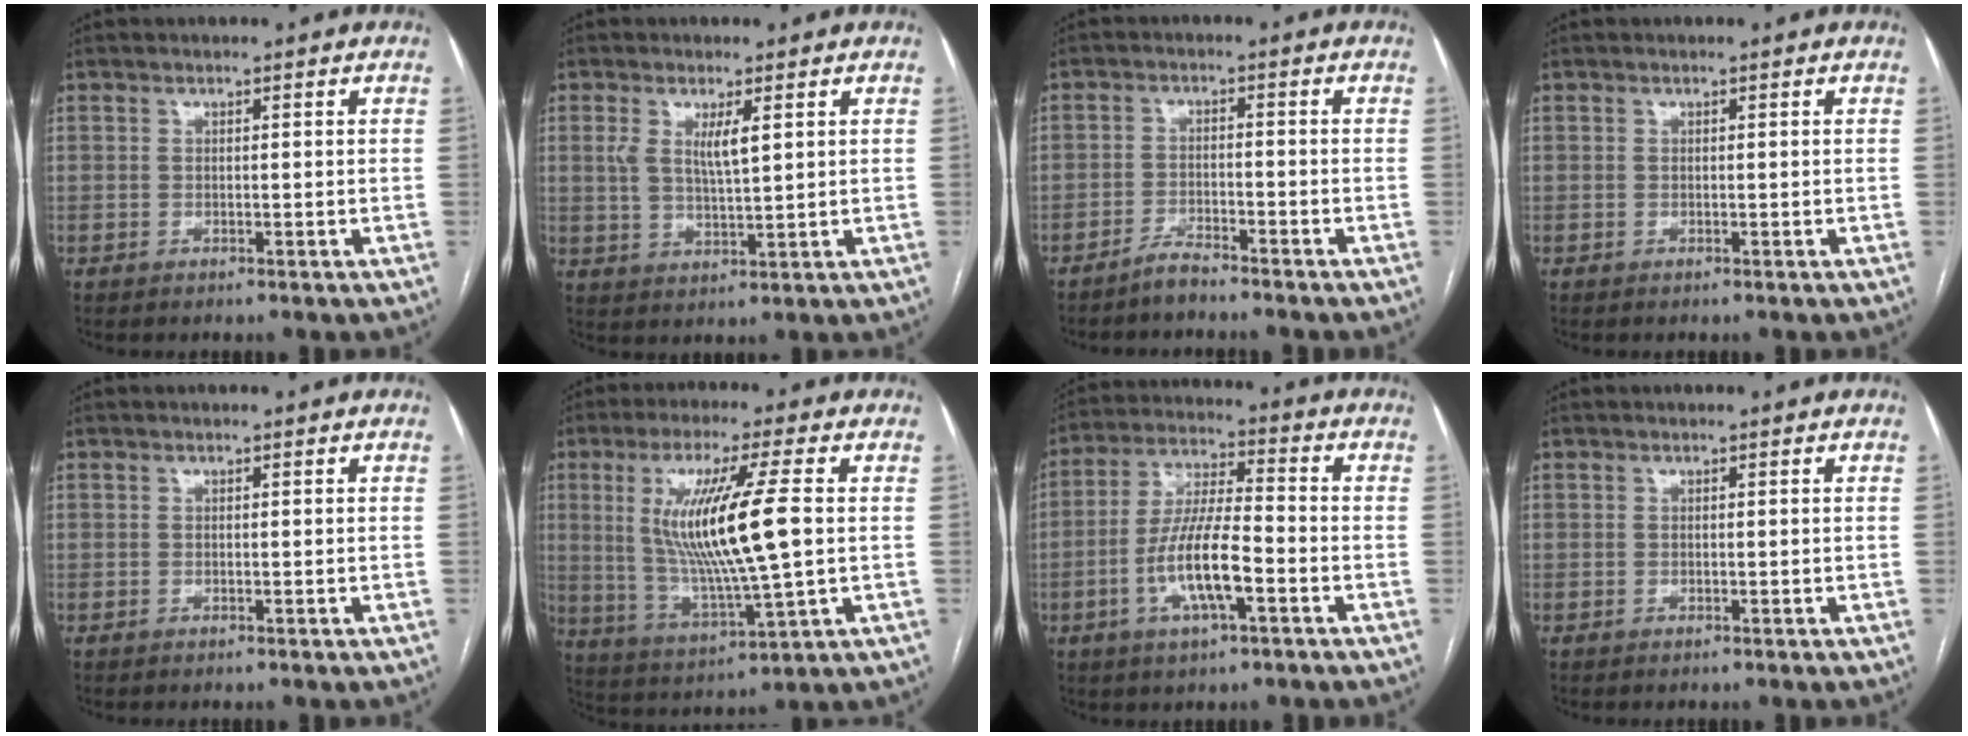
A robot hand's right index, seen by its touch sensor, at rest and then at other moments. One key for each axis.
{"total": 4.7, "fx": 1.7, "fy": 1.0, "fz": 4.3, "tx": -0.087, "ty": -0.001, "tz": 0.035}
{"total": 3.0, "fx": -2.8, "fy": 0.1, "fz": 1.0, "tx": -0.021, "ty": -0.006, "tz": -0.053}
{"total": 0.0}
{"total": 0.0}
{"total": 15.2, "fx": 1.8, "fy": 0.6, "fz": 15.1, "tx": -0.300, "ty": -0.009, "tz": 0.037}
{"total": 10.9, "fx": -3.7, "fy": 2.2, "fz": 10.0, "tx": -0.201, "ty": 0.002, "tz": -0.069}
{"total": 0.0}